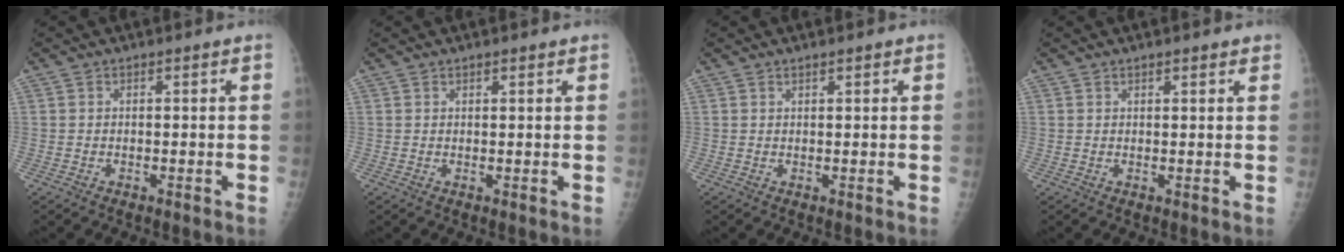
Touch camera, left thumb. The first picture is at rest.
{"total": 1.3, "force": [0.9, 0.3, 0.8], "torque": [-0.012, -0.003, 0.013]}
{"total": 1.1, "force": [0.8, 0.3, 0.7], "torque": [-0.010, -0.002, 0.012]}
{"total": 2.0, "force": [1.5, 0.5, 1.2], "torque": [-0.011, -0.003, 0.018]}